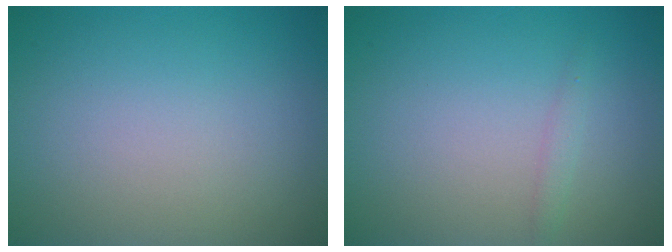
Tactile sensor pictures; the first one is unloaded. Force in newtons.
{"total": 0.8, "press": 0.8, "slide": 0.0}